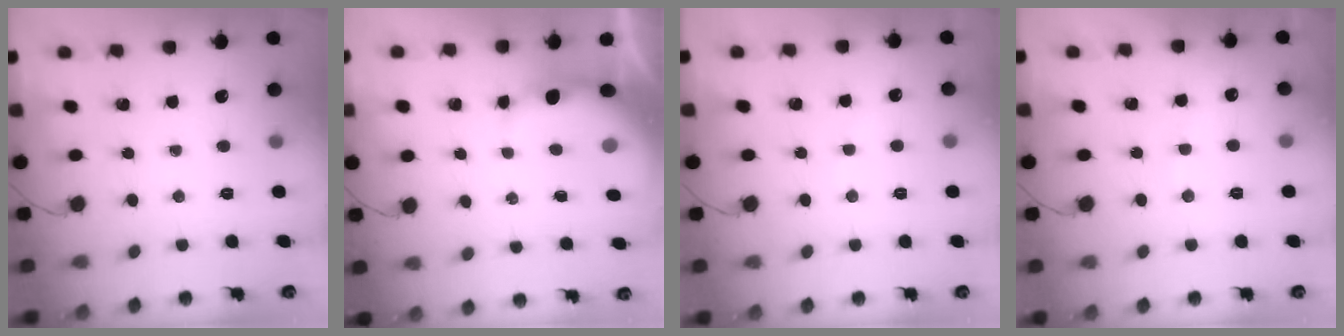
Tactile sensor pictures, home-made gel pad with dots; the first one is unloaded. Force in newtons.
{"total": 4.1, "press": 4.0, "slide": 0.7}
{"total": 3.8, "press": 3.7, "slide": 0.9}
{"total": 7.3, "press": 7.2, "slide": 1.4}